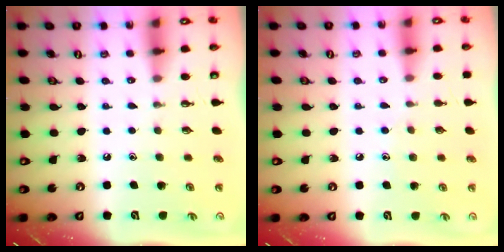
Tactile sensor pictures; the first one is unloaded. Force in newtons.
{"total": 4.9, "press": 4.9, "slide": 0.6}